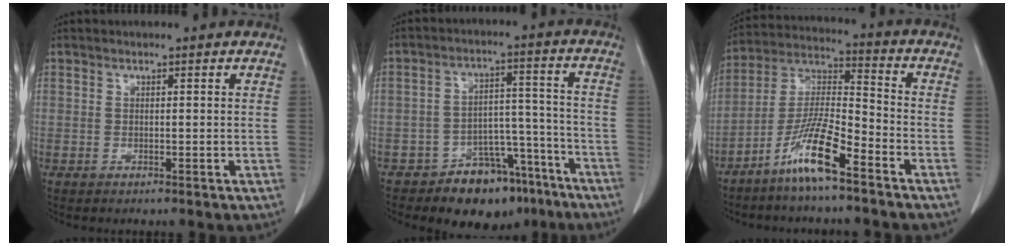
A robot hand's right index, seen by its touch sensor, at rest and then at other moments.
{"total": 11.1, "force": [-8.2, 5.8, 4.8], "torque": [-0.041, 0.046, -0.119]}
{"total": 11.0, "force": [-7.1, 0.9, 8.3], "torque": [-0.170, -0.012, -0.142]}